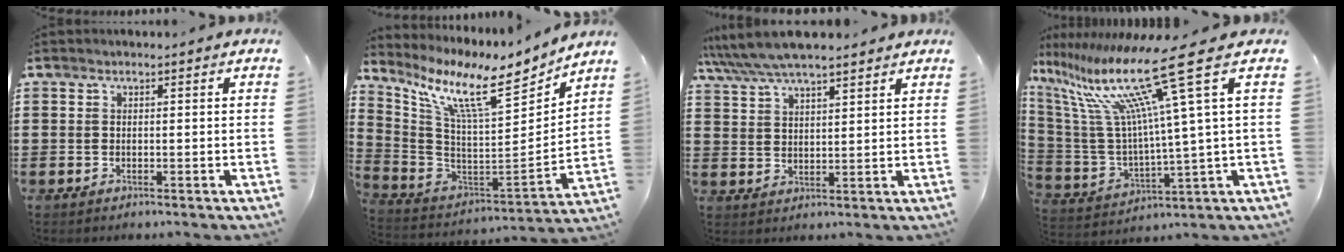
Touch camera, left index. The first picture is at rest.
{"total": 11.4, "force": [8.0, 1.8, 7.9], "torque": [-0.185, -0.056, 0.130]}
{"total": 6.6, "force": [5.8, 1.3, 2.8], "torque": [-0.072, -0.015, 0.105]}
{"total": 18.3, "force": [10.2, 1.1, 15.2], "torque": [-0.339, -0.069, 0.147]}